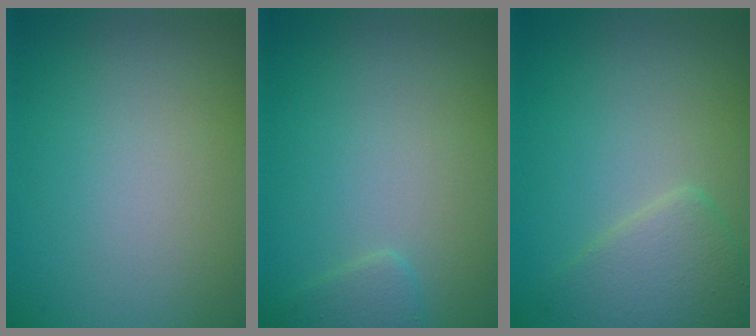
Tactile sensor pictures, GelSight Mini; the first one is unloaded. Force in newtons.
{"total": 1.1, "press": 1.1, "slide": 0.1}
{"total": 2.9, "press": 2.9, "slide": 0.1}